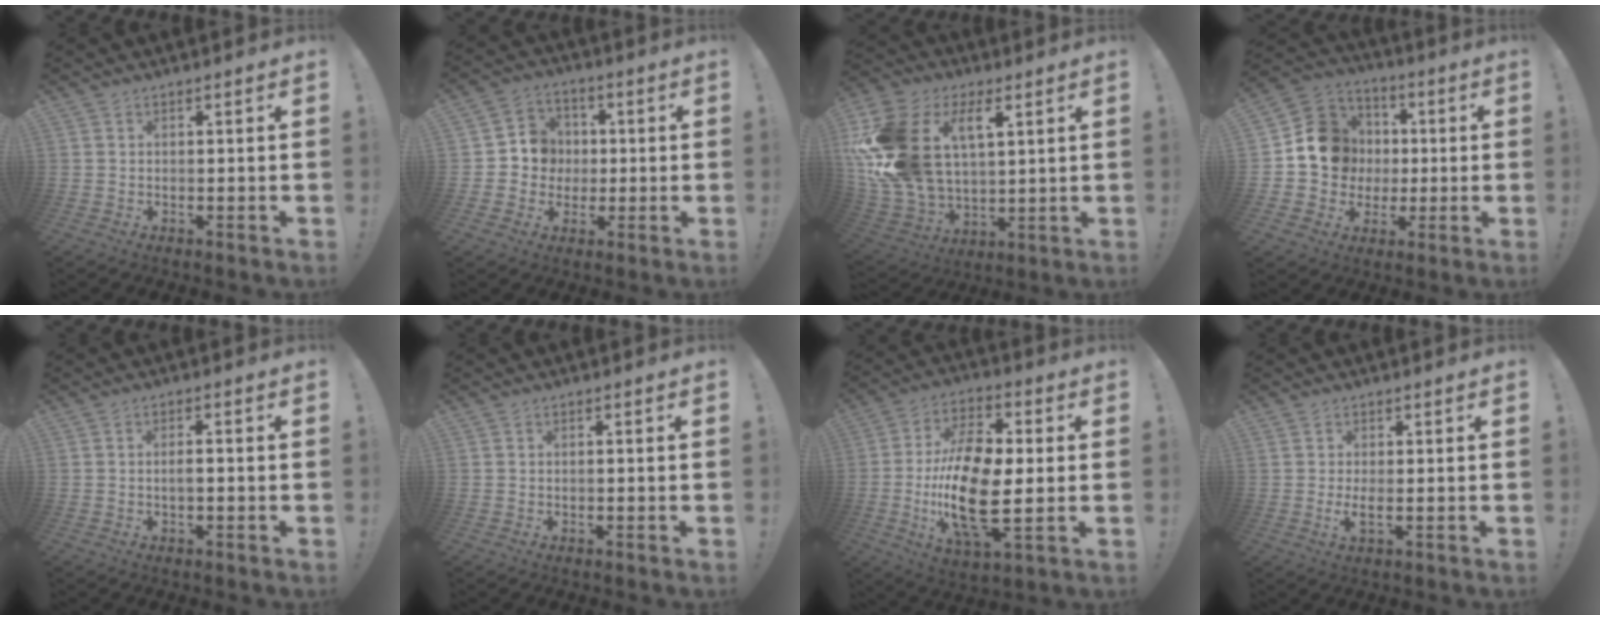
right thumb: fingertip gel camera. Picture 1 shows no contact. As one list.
[{"total": 8.4, "force": [-0.8, 8.1, 2.1], "torque": [-0.018, 0.014, -0.009]}, {"total": 23.0, "force": [7.5, 15.4, 15.3], "torque": [-0.298, -0.029, 0.141]}, {"total": 14.1, "force": [1.0, 13.2, 5.0], "torque": [-0.054, 0.011, 0.035]}, {"total": 2.4, "force": [-0.7, 0.5, 2.2], "torque": [-0.041, 0.007, -0.014]}, {"total": 0.8, "force": [-0.5, -0.1, 0.6], "torque": [-0.014, 0.001, -0.008]}, {"total": 21.1, "force": [-2.5, 9.9, 18.5], "torque": [-0.371, -0.004, -0.043]}, {"total": 3.3, "force": [-0.1, 0.2, 3.3], "torque": [-0.058, -0.011, -0.002]}]